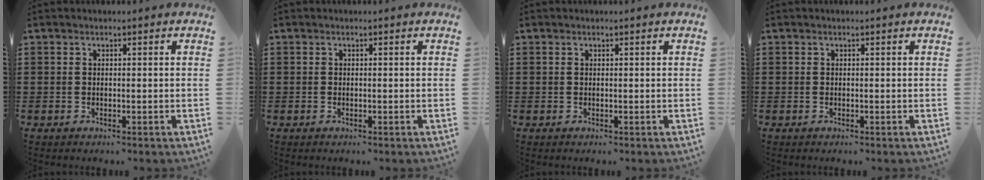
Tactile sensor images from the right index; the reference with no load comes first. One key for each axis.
{"total": 0.0}
{"total": 0.0}
{"total": 0.0}